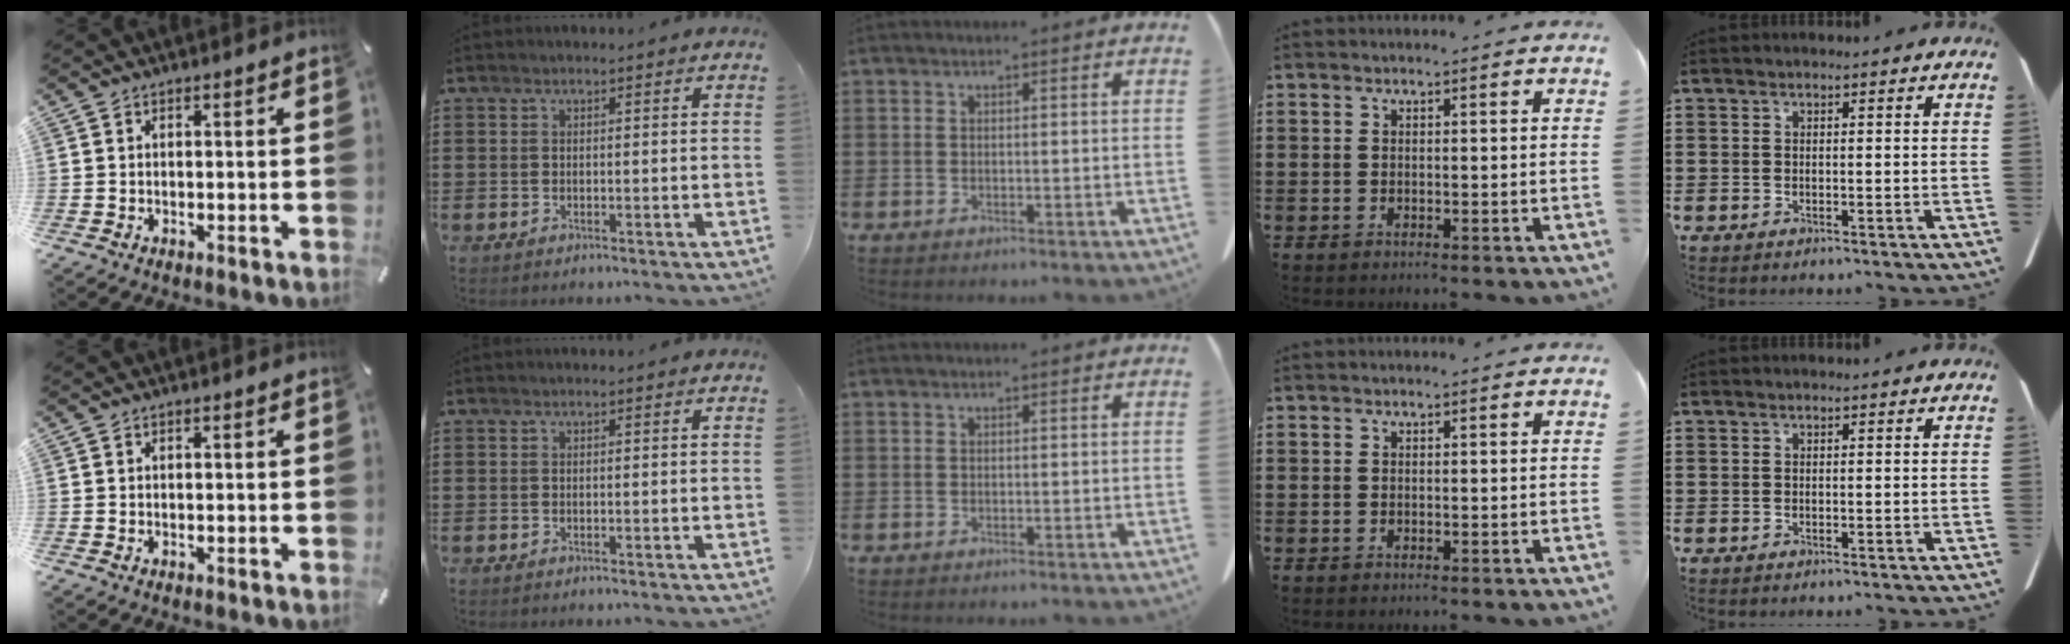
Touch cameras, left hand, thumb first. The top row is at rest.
{}